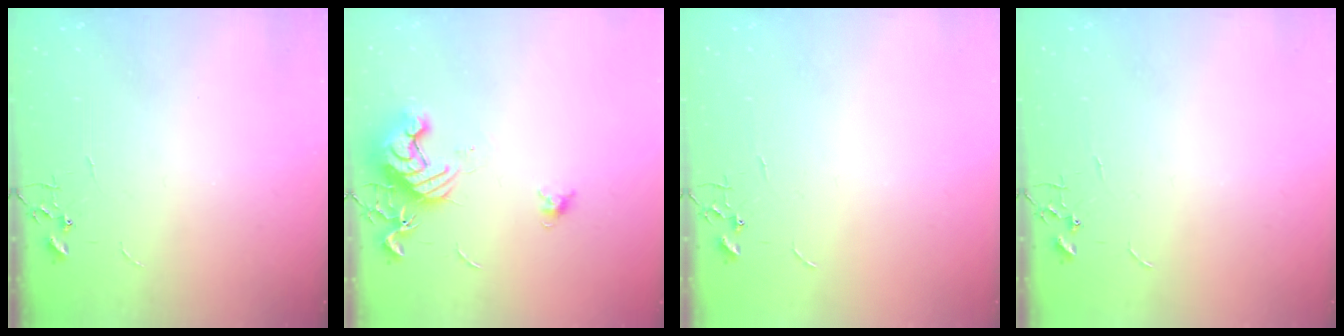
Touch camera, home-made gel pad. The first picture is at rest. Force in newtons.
{"total": 12.0, "press": 12.0, "slide": 0.7}
{"total": 0.0}
{"total": 0.0}